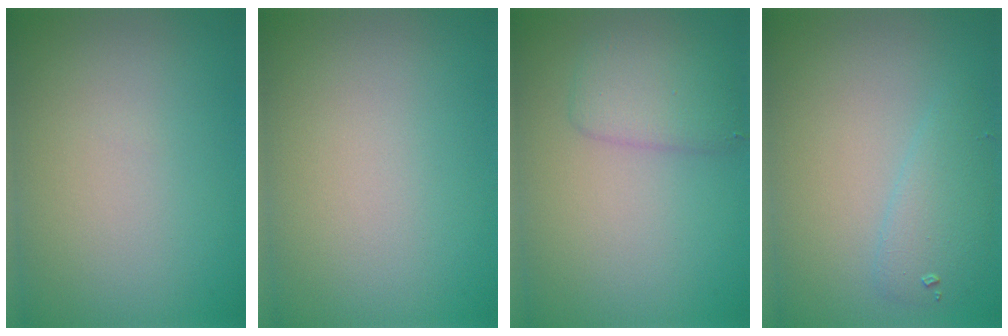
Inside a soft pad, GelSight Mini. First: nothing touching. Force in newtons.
{"total": 0.0}
{"total": 2.8, "press": 2.8, "slide": 0.1}
{"total": 2.4, "press": 2.4, "slide": 0.1}